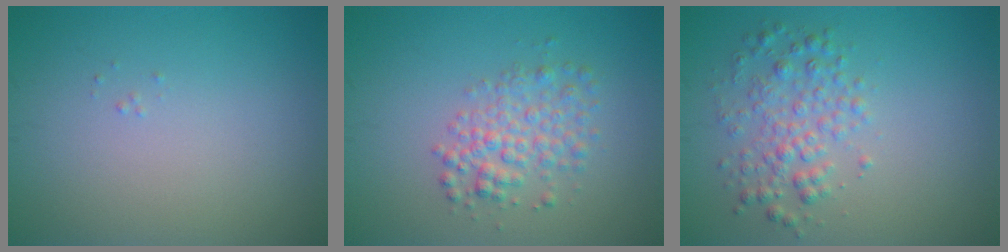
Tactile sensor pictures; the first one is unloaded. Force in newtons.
{"total": 3.2, "press": 3.2, "slide": 0.1}
{"total": 3.0, "press": 3.0, "slide": 0.0}